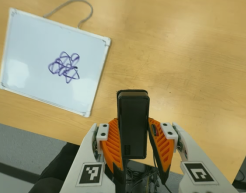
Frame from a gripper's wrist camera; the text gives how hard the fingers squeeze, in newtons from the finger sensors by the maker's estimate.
{"total": 4.1, "left": 2.7, "right": 5.6}